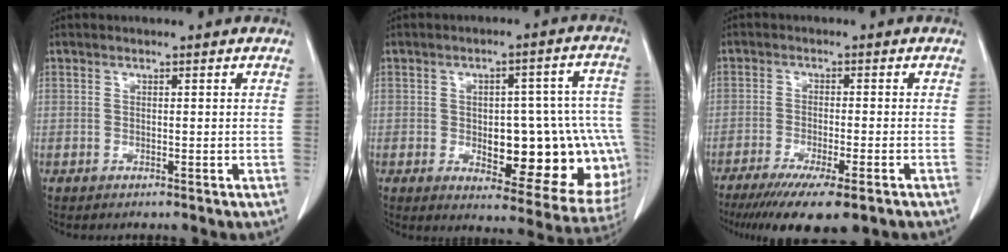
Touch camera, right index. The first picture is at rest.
{"total": 19.7, "force": [-3.4, 7.4, 18.0], "torque": [-0.141, 0.037, -0.016]}
{"total": 12.9, "force": [-9.5, 1.8, 8.6], "torque": [-0.123, -0.028, -0.143]}